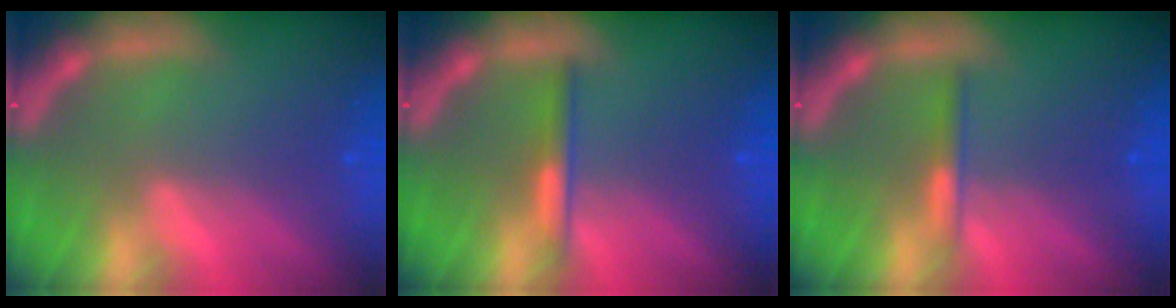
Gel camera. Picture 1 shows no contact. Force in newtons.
{"total": 1.9}
{"total": 1.4}